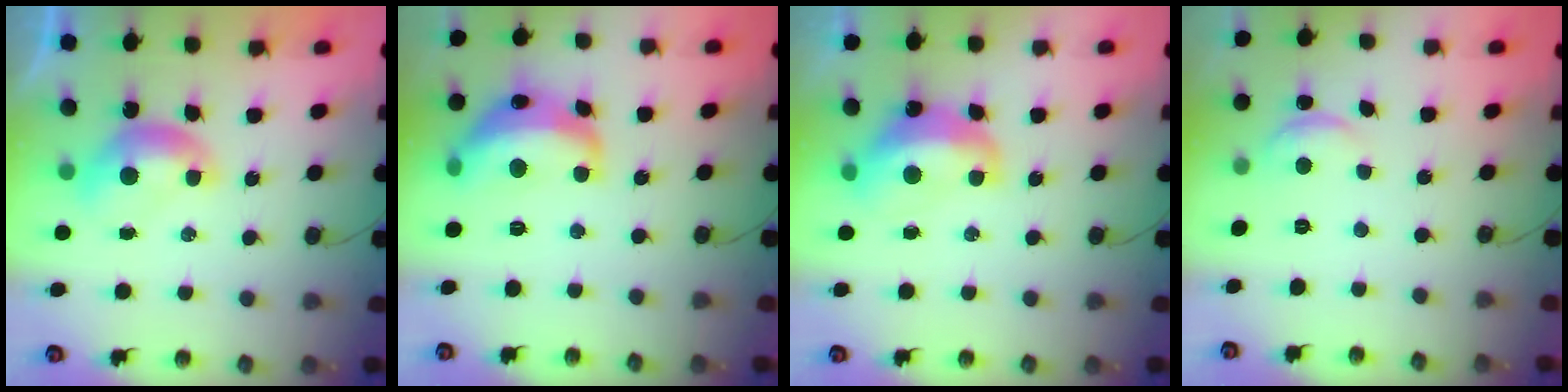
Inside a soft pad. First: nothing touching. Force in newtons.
{"total": 9.8, "press": 9.8, "slide": 1.0}
{"total": 6.8, "press": 6.7, "slide": 1.2}
{"total": 0.6, "press": 0.2, "slide": 0.6}